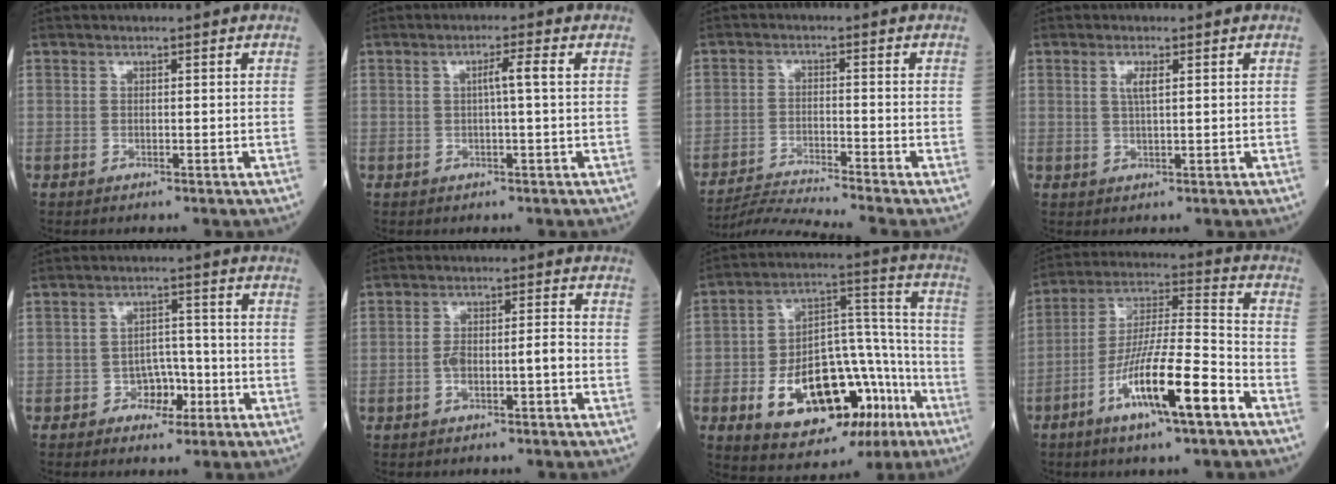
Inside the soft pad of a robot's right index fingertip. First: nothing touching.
{"total": 2.7, "force": [0.3, -0.5, 2.6], "torque": [-0.046, 0.003, 0.005]}
{"total": 7.4, "force": [-6.6, -2.9, 1.4], "torque": [-0.027, -0.018, -0.118]}
{"total": 2.2, "force": [0.8, 0.2, 2.0], "torque": [-0.046, -0.001, 0.015]}
{"total": 4.3, "force": [-1.9, 3.0, 2.4], "torque": [-0.028, 0.011, -0.030]}
{"total": 4.9, "force": [-1.5, 1.2, 4.5], "torque": [-0.090, 0.014, -0.024]}
{"total": 22.2, "force": [-9.4, 10.6, 17.1], "torque": [-0.268, 0.027, -0.128]}
{"total": 15.0, "force": [-7.3, 1.2, 13.0], "torque": [-0.243, -0.011, -0.131]}